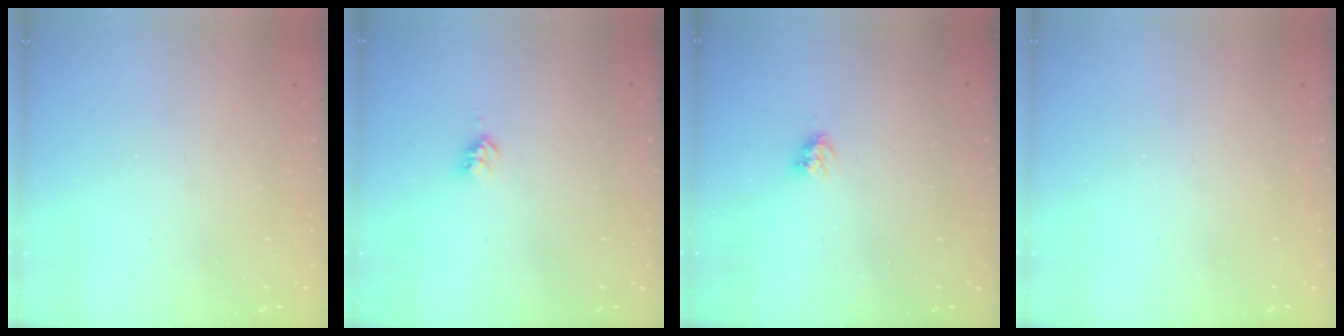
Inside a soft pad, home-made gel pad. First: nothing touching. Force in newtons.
{"total": 2.8, "press": 2.8, "slide": 0.2}
{"total": 3.5, "press": 3.5, "slide": 0.4}
{"total": 0.0}